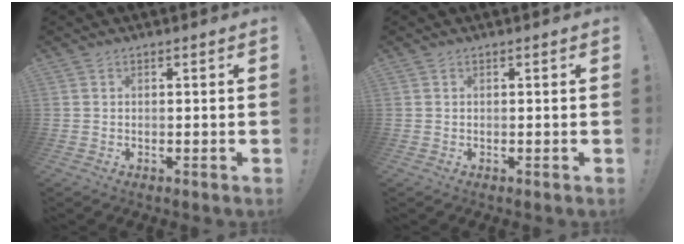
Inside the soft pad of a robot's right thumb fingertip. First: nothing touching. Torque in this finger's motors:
{"motor_torque": [-0.02, -0.02, 0.03, -0.05, 0.01]}